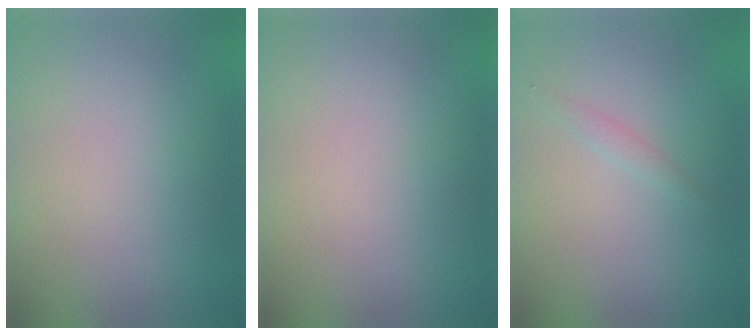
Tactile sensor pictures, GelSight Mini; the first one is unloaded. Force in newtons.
{"total": 0.0}
{"total": 0.8, "press": 0.8, "slide": 0.1}